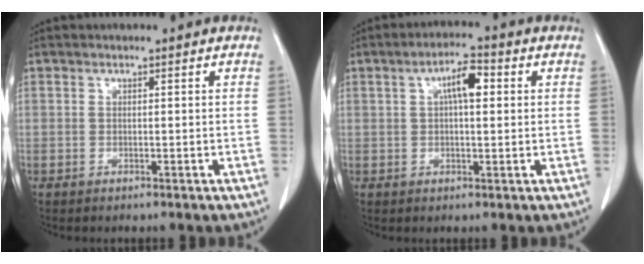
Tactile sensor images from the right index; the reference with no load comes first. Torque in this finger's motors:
{"motor_torque": [0.75, 0.18, 0.13, 0.07]}